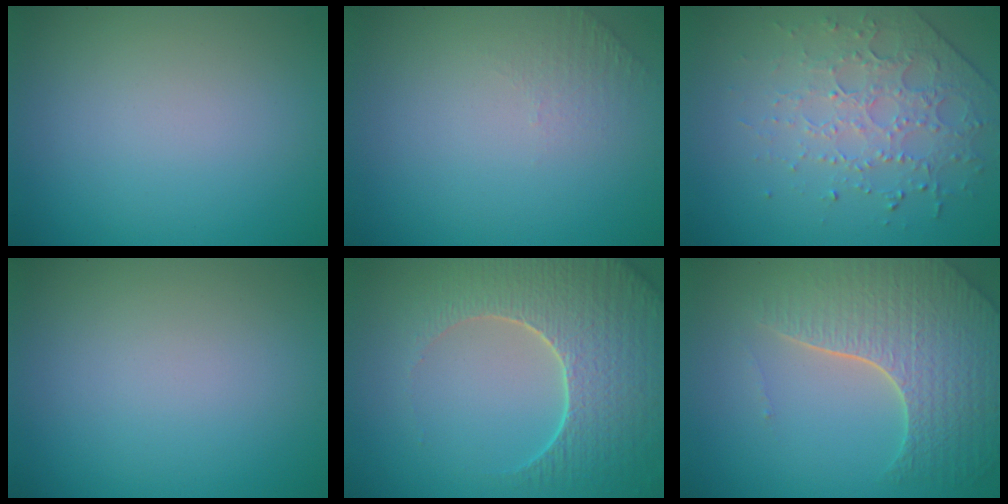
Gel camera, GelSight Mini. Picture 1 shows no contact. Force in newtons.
{"total": 1.0, "press": 0.5, "slide": 0.9}
{"total": 4.3, "press": 3.1, "slide": 3.0}
{"total": 0.0}
{"total": 6.9, "press": 5.6, "slide": 3.9}
{"total": 7.4, "press": 5.5, "slide": 5.0}